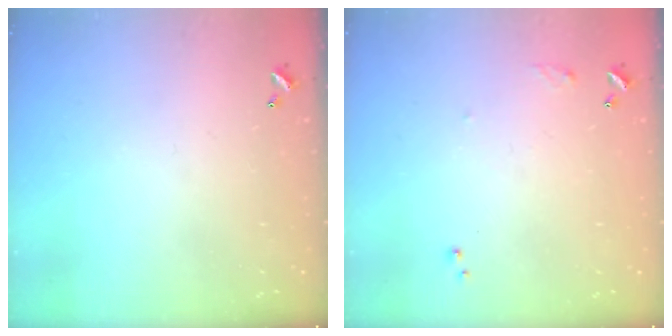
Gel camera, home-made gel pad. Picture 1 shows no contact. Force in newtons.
{"total": 6.5, "press": 6.5, "slide": 0.7}